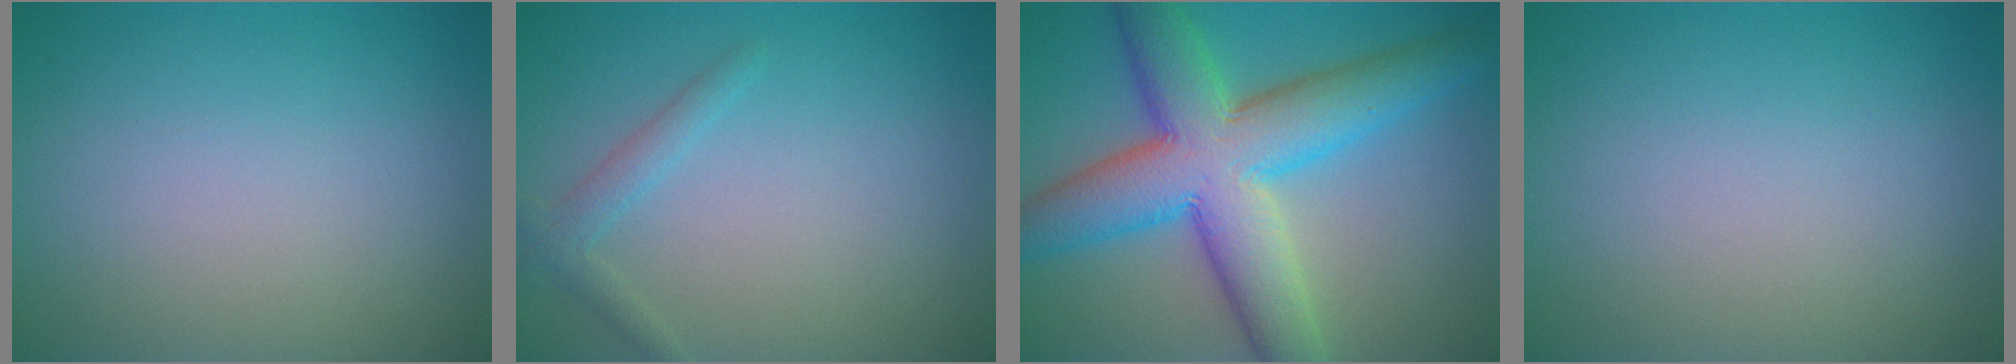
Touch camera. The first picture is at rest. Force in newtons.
{"total": 1.6, "press": 1.6, "slide": 0.1}
{"total": 11.0, "press": 11.0, "slide": 0.2}
{"total": 0.0}